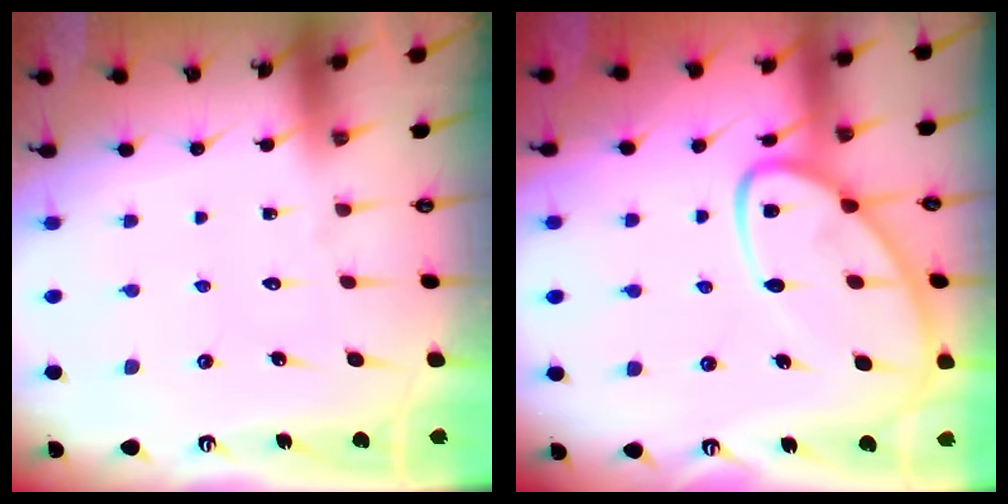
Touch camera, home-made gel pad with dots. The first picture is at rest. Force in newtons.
{"total": 13.3, "press": 13.3, "slide": 1.1}